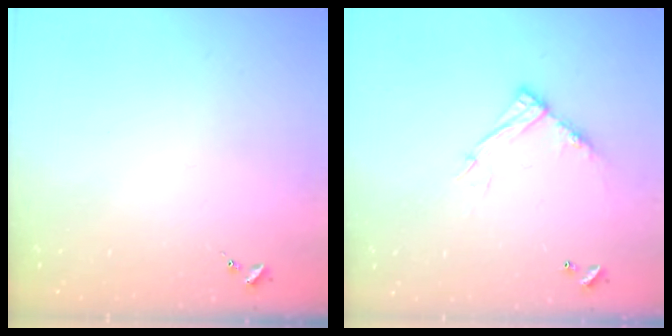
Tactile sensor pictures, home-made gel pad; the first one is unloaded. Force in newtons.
{"total": 11.5, "press": 11.4, "slide": 0.8}